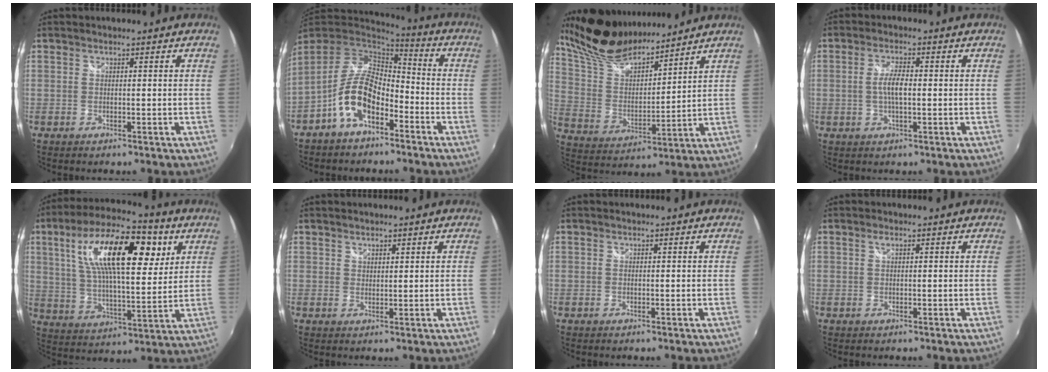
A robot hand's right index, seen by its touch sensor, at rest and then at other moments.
{"total": 11.9, "force": [-5.7, 5.9, 8.6], "torque": [-0.178, 0.011, -0.105]}
{"total": 16.0, "force": [13.7, 4.4, 6.9], "torque": [-0.140, 0.014, 0.264]}
{"total": 4.0, "force": [-0.2, 1.1, 3.9], "torque": [-0.076, 0.002, -0.003]}
{"total": 21.6, "force": [8.5, 8.3, 18.0], "torque": [-0.321, 0.029, 0.138]}
{"total": 1.4, "force": [1.3, 0.6, 0.3], "torque": [0.000, 0.001, 0.021]}
{"total": 0.0}
{"total": 0.8, "force": [0.4, 0.2, 0.6], "torque": [-0.012, 0.003, 0.005]}